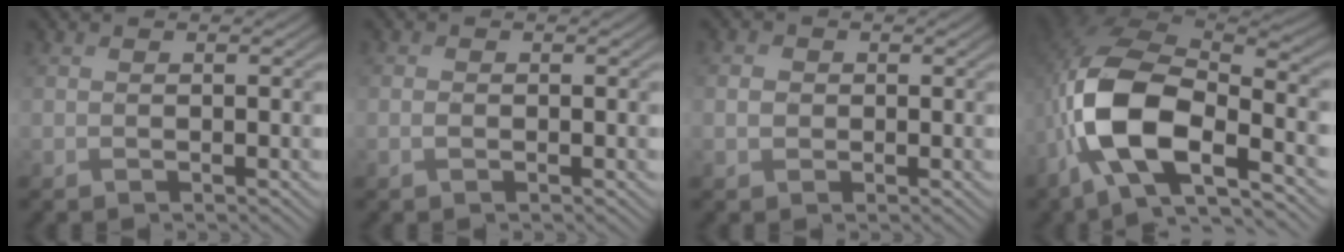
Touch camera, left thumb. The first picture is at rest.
{"total": 0.8, "force": [-0.5, 0.5, 0.4], "torque": [-0.007, 0.000, -0.012]}
{"total": 2.0, "force": [-0.4, 1.7, 0.9], "torque": [-0.023, 0.001, -0.015]}
{"total": 14.3, "force": [-5.4, 6.5, 11.5], "torque": [-0.248, -0.017, -0.116]}